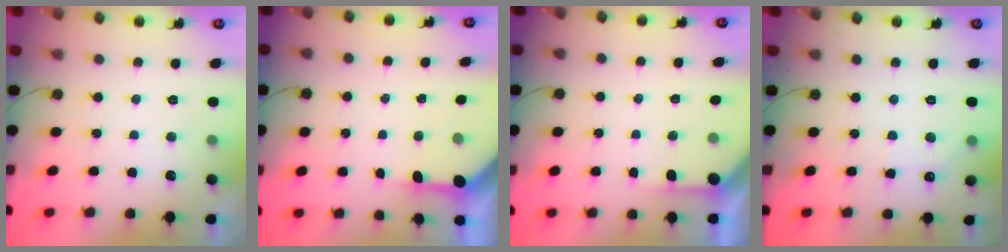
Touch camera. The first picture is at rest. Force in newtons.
{"total": 4.3, "press": 4.3, "slide": 0.2}
{"total": 2.6, "press": 2.6, "slide": 0.3}
{"total": 5.2, "press": 5.2, "slide": 0.7}